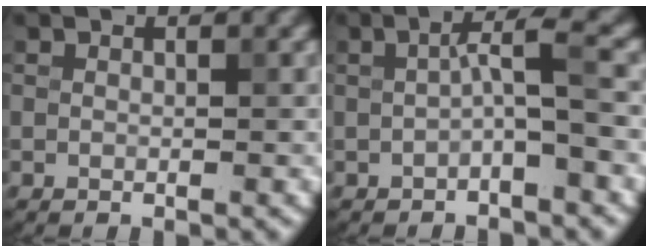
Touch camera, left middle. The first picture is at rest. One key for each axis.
{"total": 2.5, "fx": -0.5, "fy": -0.1, "fz": 2.4, "tx": -0.048, "ty": 0.017, "tz": -0.010}